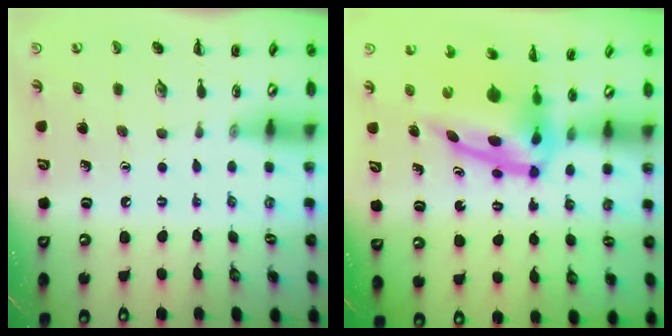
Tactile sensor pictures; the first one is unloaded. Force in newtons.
{"total": 7.9, "press": 7.5, "slide": 2.3}